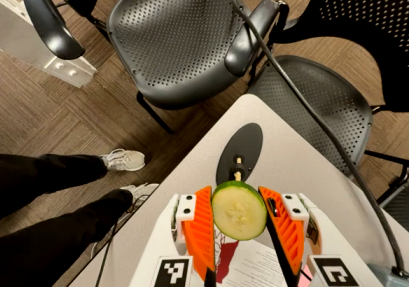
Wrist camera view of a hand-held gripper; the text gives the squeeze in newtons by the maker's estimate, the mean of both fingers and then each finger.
{"total": 11.0, "left": 10.4, "right": 11.7}